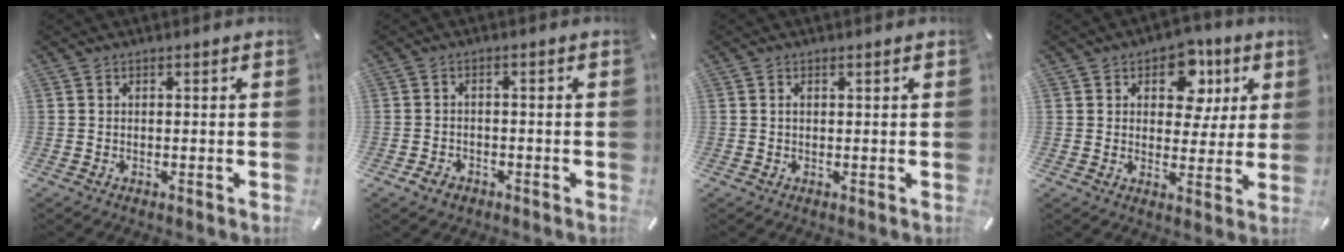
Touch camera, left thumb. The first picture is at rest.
{"total": 2.8, "force": [-1.6, 2.1, 1.0], "torque": [-0.015, 0.009, -0.031]}
{"total": 0.7, "force": [0.2, 0.2, 0.7], "torque": [-0.013, 0.000, 0.004]}
{"total": 10.9, "force": [4.5, 7.7, 6.2], "torque": [-0.078, -0.010, 0.077]}